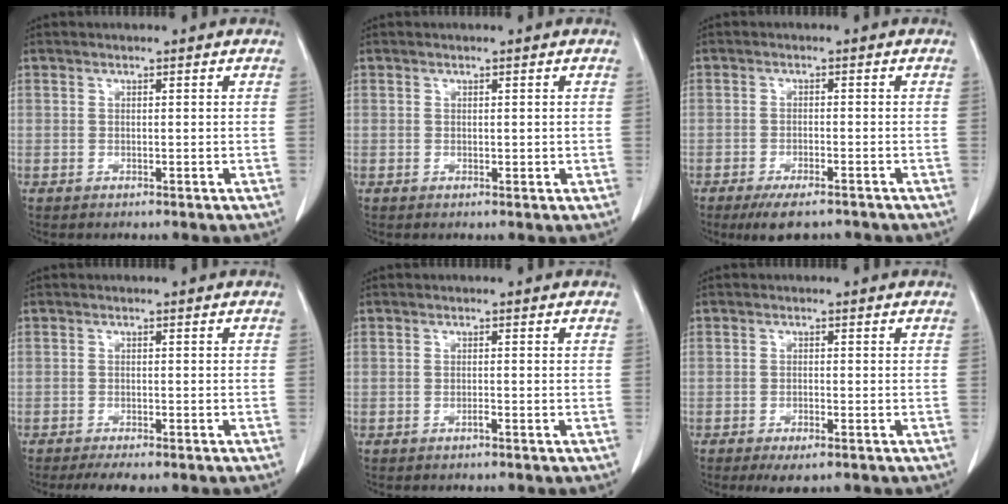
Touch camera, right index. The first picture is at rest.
{"total": 0.8, "force": [0.2, 0.6, 0.5], "torque": [-0.005, -0.002, 0.004]}
{"total": 6.4, "force": [-5.1, 1.5, 3.7], "torque": [-0.055, -0.011, -0.076]}
{"total": 4.6, "force": [-3.6, 1.0, 2.6], "torque": [-0.035, -0.009, -0.049]}
{"total": 0.5, "force": [-0.4, 0.0, 0.4], "torque": [-0.009, 0.001, -0.007]}
{"total": 3.7, "force": [-2.4, 0.9, 2.6], "torque": [-0.041, -0.006, -0.034]}